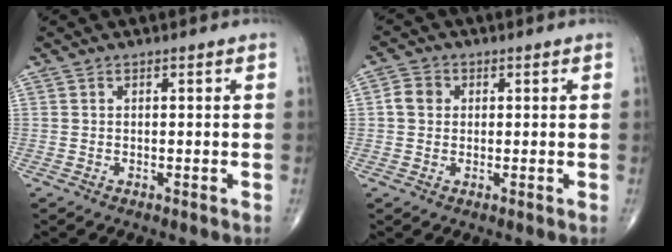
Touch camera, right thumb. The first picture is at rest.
{"total": 3.6, "force": [0.4, 3.1, 1.7], "torque": [-0.023, 0.007, 0.002]}